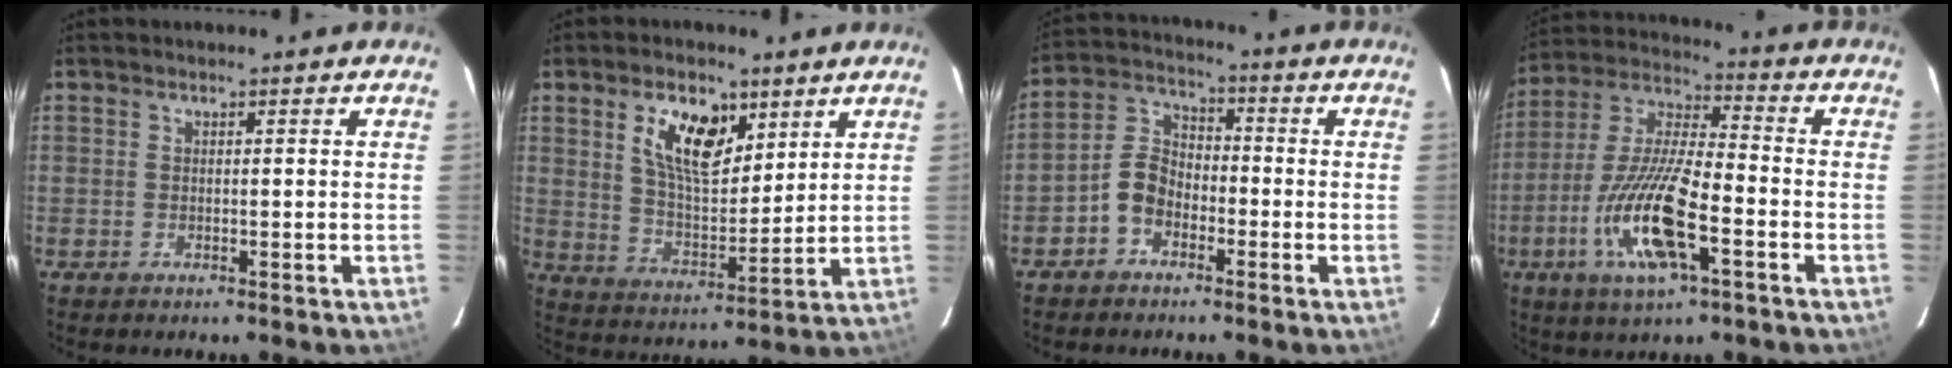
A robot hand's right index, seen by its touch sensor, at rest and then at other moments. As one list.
[{"total": 11.4, "force": [5.6, 5.7, 8.1], "torque": [-0.146, 0.008, 0.107]}, {"total": 6.5, "force": [-3.4, 4.4, 3.2], "torque": [-0.071, 0.023, -0.071]}, {"total": 16.4, "force": [-6.3, 4.3, 14.5], "torque": [-0.303, -0.016, -0.126]}]